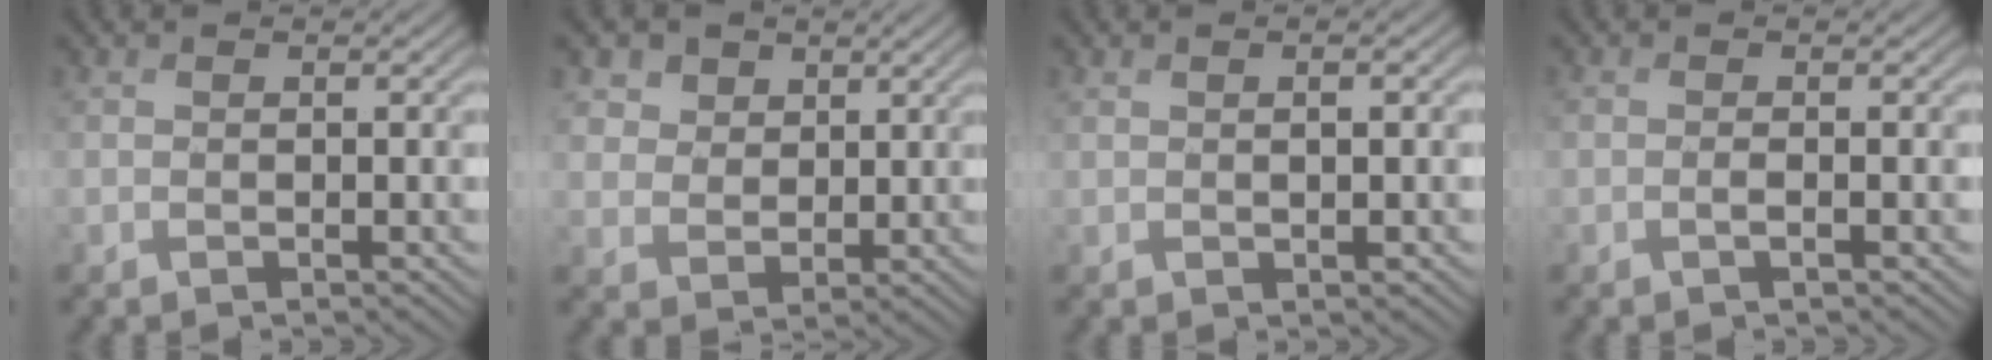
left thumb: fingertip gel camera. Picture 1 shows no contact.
{"total": 7.5, "force": [4.6, 5.2, 2.7], "torque": [-0.122, 0.003, 0.093]}
{"total": 1.3, "force": [0.4, 0.1, 1.3], "torque": [-0.020, 0.001, 0.010]}
{"total": 0.8, "force": [0.1, -0.3, 0.7], "torque": [-0.014, 0.004, 0.001]}